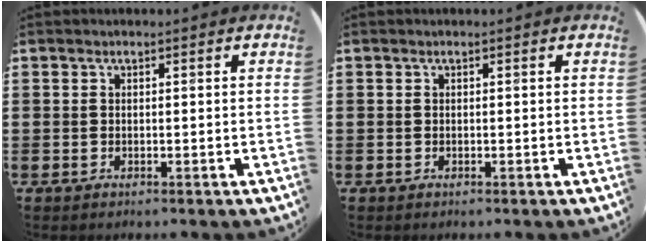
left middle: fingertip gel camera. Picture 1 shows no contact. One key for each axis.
{"total": 0.0}